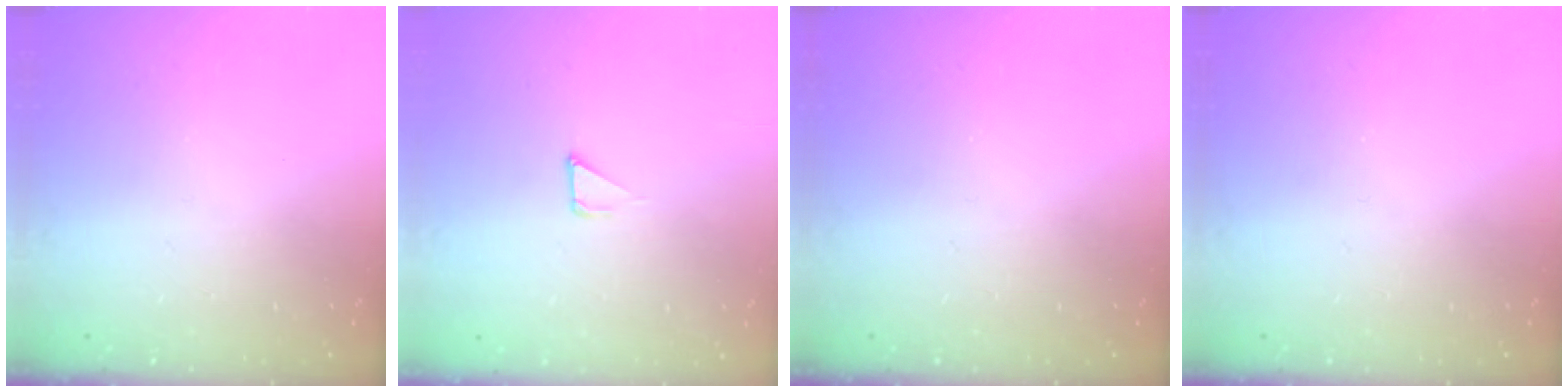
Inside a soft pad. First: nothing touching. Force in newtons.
{"total": 2.9, "press": 2.9, "slide": 0.3}
{"total": 0.0}
{"total": 0.0}